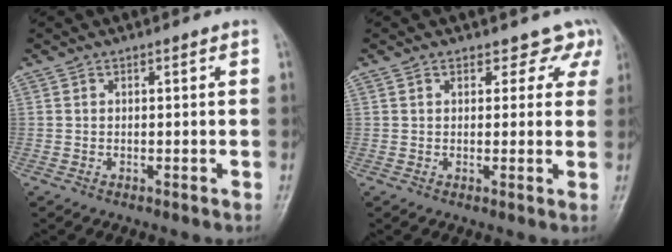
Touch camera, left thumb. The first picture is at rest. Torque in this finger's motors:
{"motor_torque": [-0.35, 0.22, -0.01, 0.23, -0.05]}